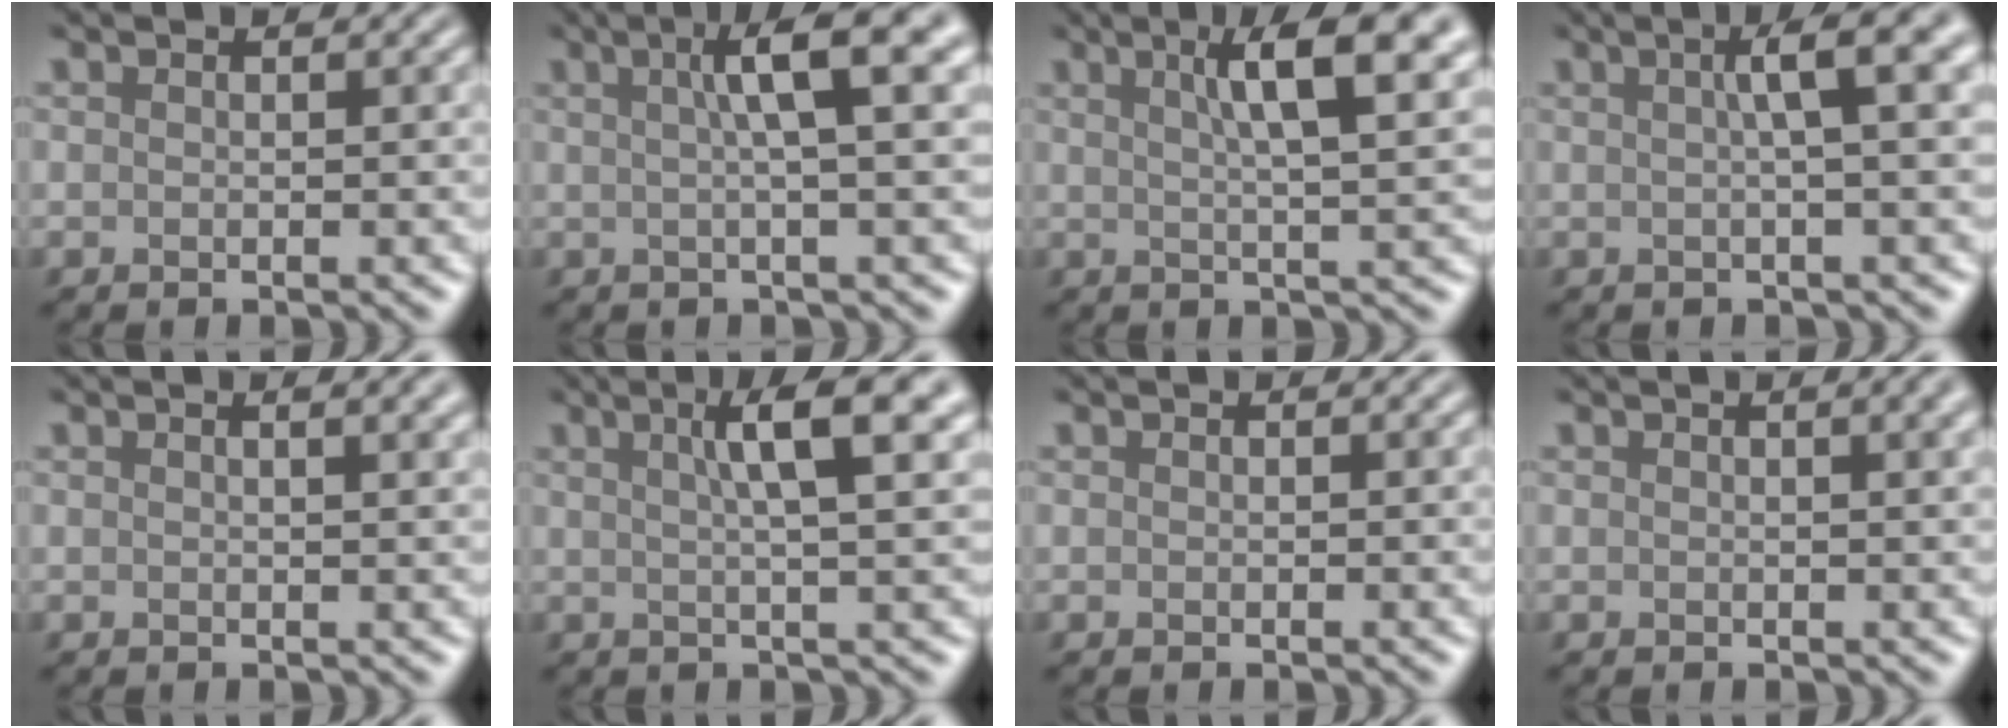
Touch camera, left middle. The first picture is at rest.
{"total": 6.0, "force": [1.6, 1.1, 5.7], "torque": [-0.072, 0.010, 0.020]}
{"total": 6.8, "force": [2.8, 1.5, 6.1], "torque": [-0.070, 0.005, 0.037]}
{"total": 5.1, "force": [1.2, 1.0, 4.9], "torque": [-0.060, 0.010, 0.013]}
{"total": 3.6, "force": [1.8, 1.6, 2.7], "torque": [-0.008, 0.008, -0.005]}
{"total": 5.9, "force": [2.1, 1.1, 5.4], "torque": [-0.063, 0.007, 0.025]}
{"total": 0.0}
{"total": 3.6, "force": [1.6, 1.5, 2.8], "torque": [-0.015, 0.005, 0.000]}